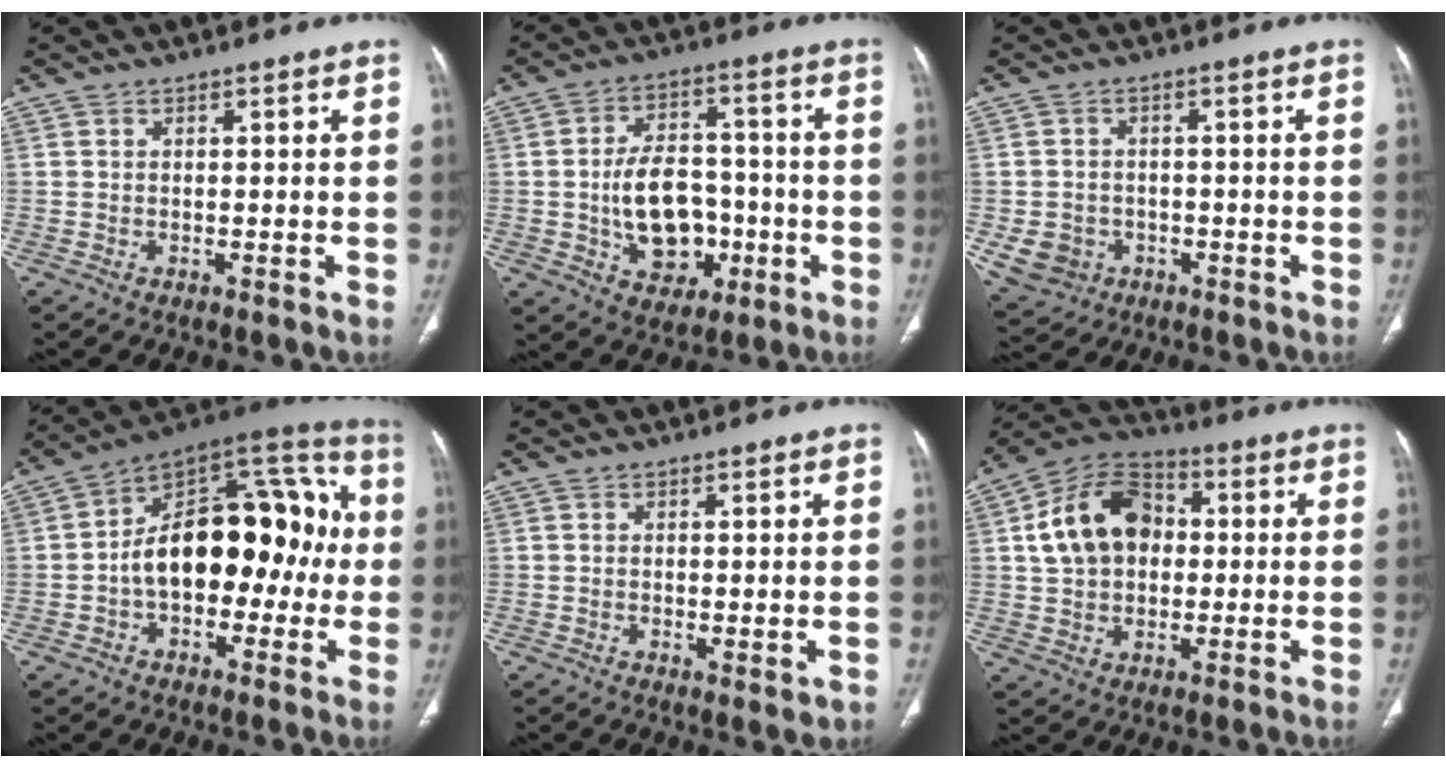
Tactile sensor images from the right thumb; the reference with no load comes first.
{"total": 13.6, "force": [-2.6, 9.5, 9.3], "torque": [-0.118, 0.029, -0.032]}
{"total": 6.7, "force": [-2.1, 5.9, 2.4], "torque": [-0.042, 0.014, -0.022]}
{"total": 22.6, "force": [-1.2, 13.4, 18.1], "torque": [-0.244, 0.060, -0.024]}
{"total": 1.9, "force": [-0.1, 0.6, 1.8], "torque": [-0.034, -0.010, 0.003]}
{"total": 15.2, "force": [2.0, 11.2, 10.1], "torque": [-0.149, 0.020, 0.027]}